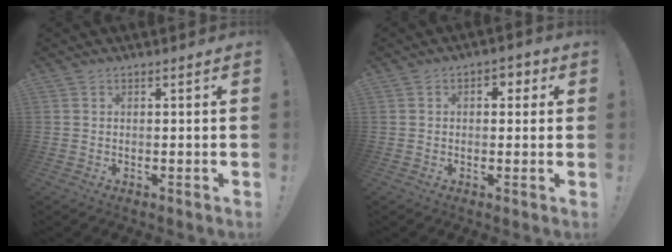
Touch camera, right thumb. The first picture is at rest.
{"total": 3.7, "force": [0.3, 2.8, 2.4], "torque": [-0.018, 0.002, 0.000]}